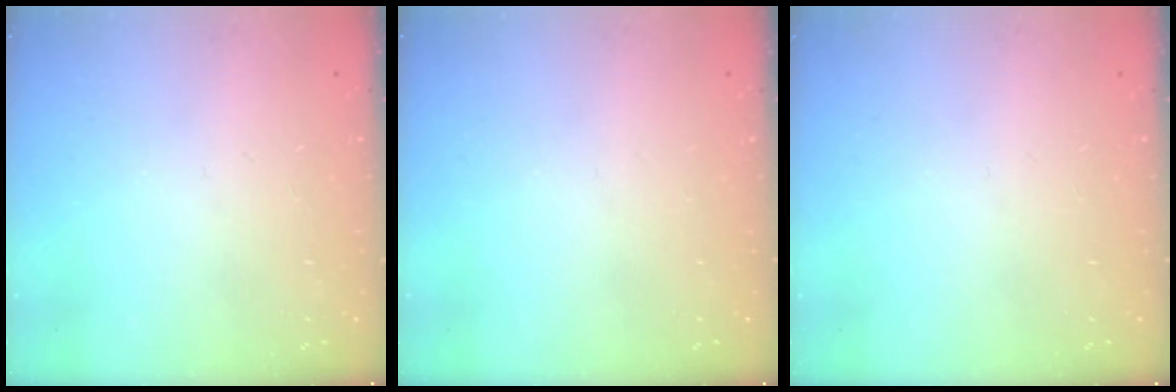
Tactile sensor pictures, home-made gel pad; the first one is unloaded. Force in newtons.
{"total": 0.0}
{"total": 0.0}